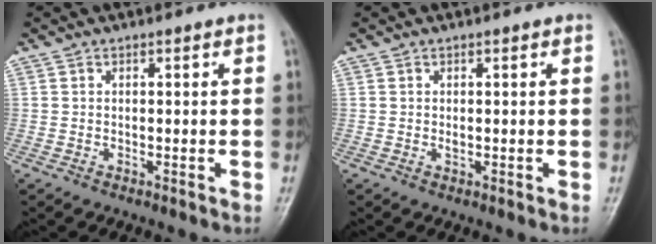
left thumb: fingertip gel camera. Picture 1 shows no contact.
{"total": 1.2, "force": [0.2, 0.6, 1.0], "torque": [-0.014, 0.002, 0.006]}